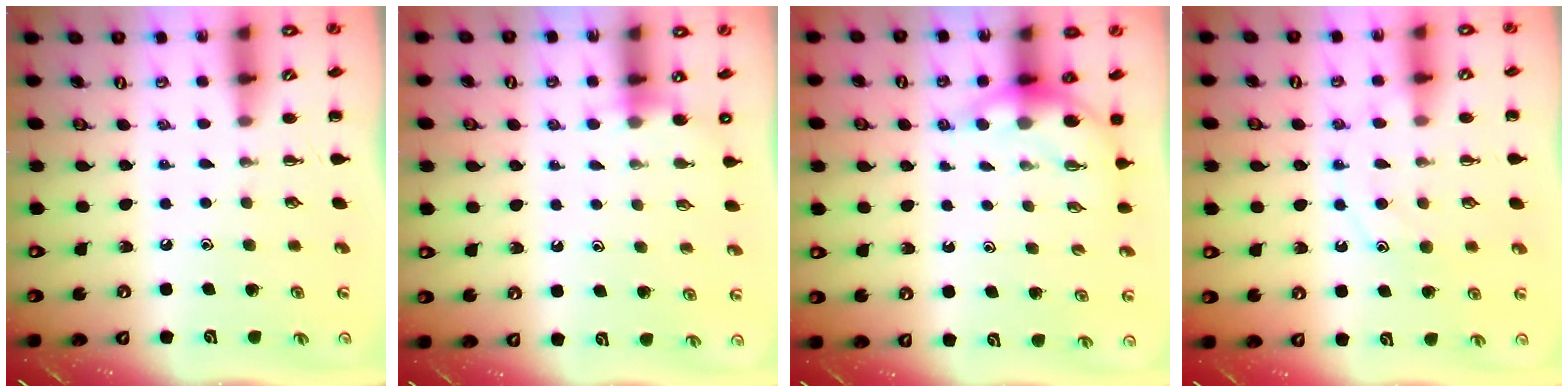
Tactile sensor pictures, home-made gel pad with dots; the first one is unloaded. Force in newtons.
{"total": 4.2, "press": 4.1, "slide": 1.0}
{"total": 4.6, "press": 4.6, "slide": 0.2}
{"total": 11.1, "press": 11.1, "slide": 0.8}